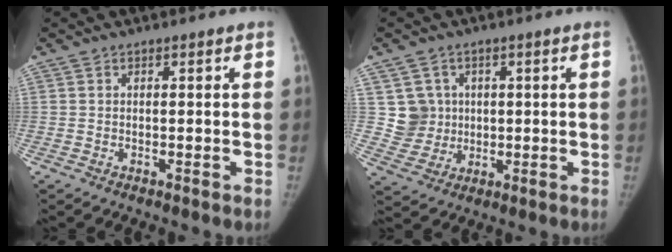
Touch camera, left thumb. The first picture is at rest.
{"total": 6.4, "force": [1.4, 6.2, 0.7], "torque": [0.017, -0.001, 0.029]}